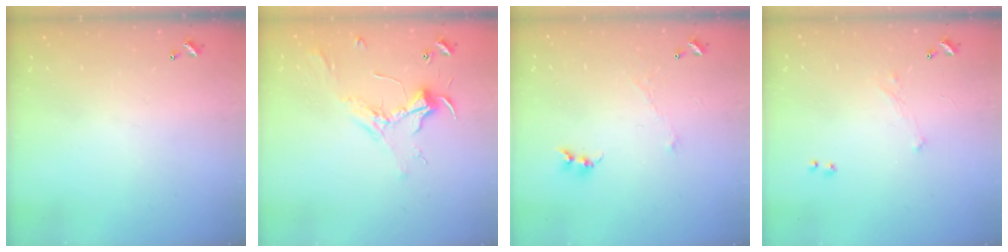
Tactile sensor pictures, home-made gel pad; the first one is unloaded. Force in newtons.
{"total": 2.3, "press": 2.2, "slide": 0.7}
{"total": 0.0}
{"total": 0.7, "press": 0.3, "slide": 0.6}